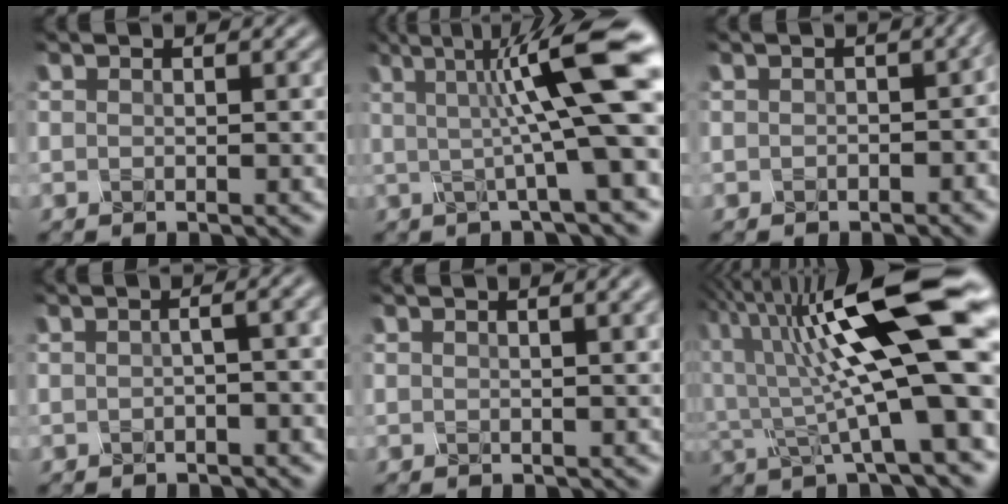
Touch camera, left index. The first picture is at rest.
{"total": 9.1, "force": [0.9, 1.2, 9.0], "torque": [-0.121, 0.009, 0.025]}
{"total": 3.5, "force": [-0.8, 2.1, 2.8], "torque": [-0.017, 0.001, 0.005]}
{"total": 5.5, "force": [0.6, 2.8, 4.7], "torque": [-0.028, 0.037, -0.008]}
{"total": 6.6, "force": [3.2, 3.1, 4.9], "torque": [-0.023, 0.046, 0.025]}
{"total": 12.4, "force": [1.8, 2.4, 12.0], "torque": [-0.203, 0.007, 0.042]}